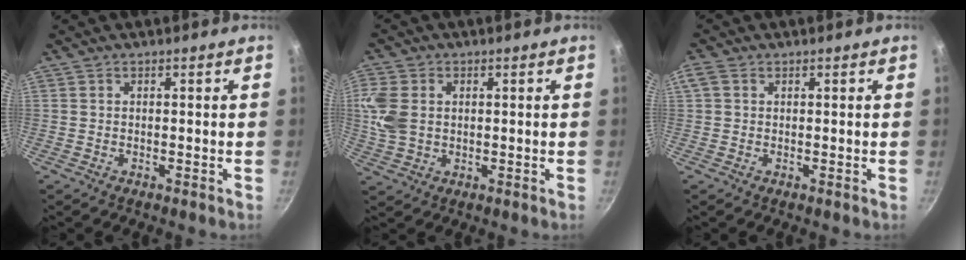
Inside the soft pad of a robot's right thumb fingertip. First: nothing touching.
{"total": 8.3, "force": [1.1, 6.1, 5.5], "torque": [-0.116, 0.001, 0.020]}
{"total": 2.0, "force": [0.6, 1.6, 1.2], "torque": [-0.022, 0.004, 0.011]}